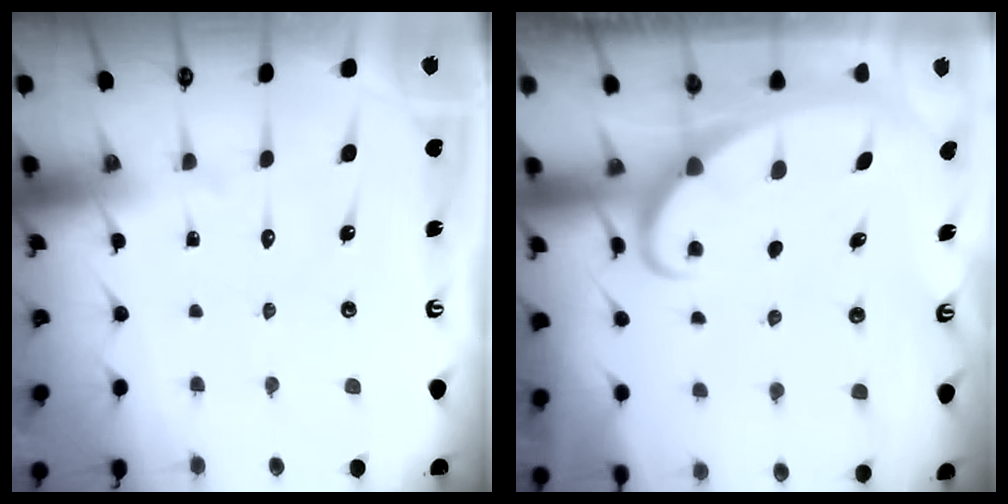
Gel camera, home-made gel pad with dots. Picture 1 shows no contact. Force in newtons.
{"total": 2.0, "press": 2.0, "slide": 0.3}